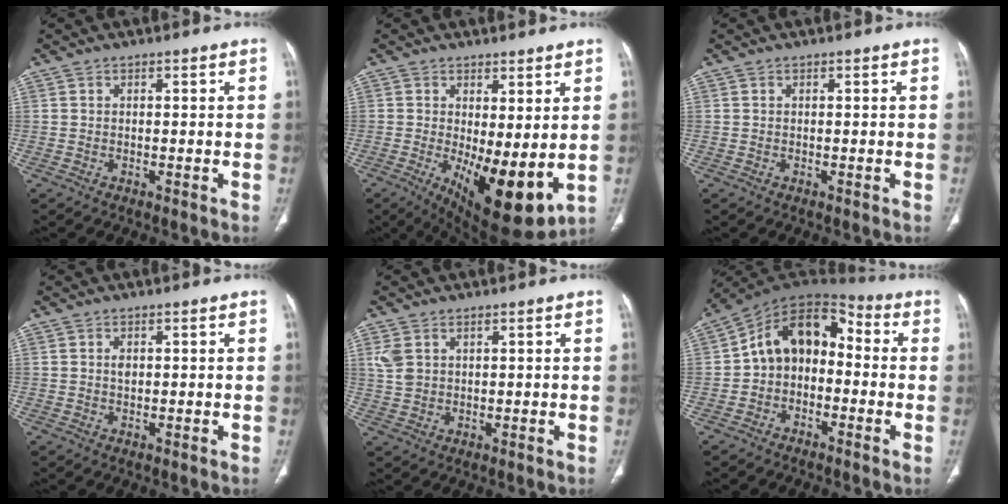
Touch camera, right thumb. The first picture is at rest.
{"total": 13.0, "force": [-1.2, 4.8, 12.0], "torque": [-0.178, -0.031, -0.001]}
{"total": 0.0}
{"total": 1.4, "force": [0.4, 0.9, 1.0], "torque": [-0.013, -0.002, 0.009]}
{"total": 4.1, "force": [1.8, 2.7, 2.4], "torque": [-0.047, -0.003, 0.048]}
{"total": 12.2, "force": [-1.0, 8.9, 8.3], "torque": [-0.103, 0.055, -0.034]}